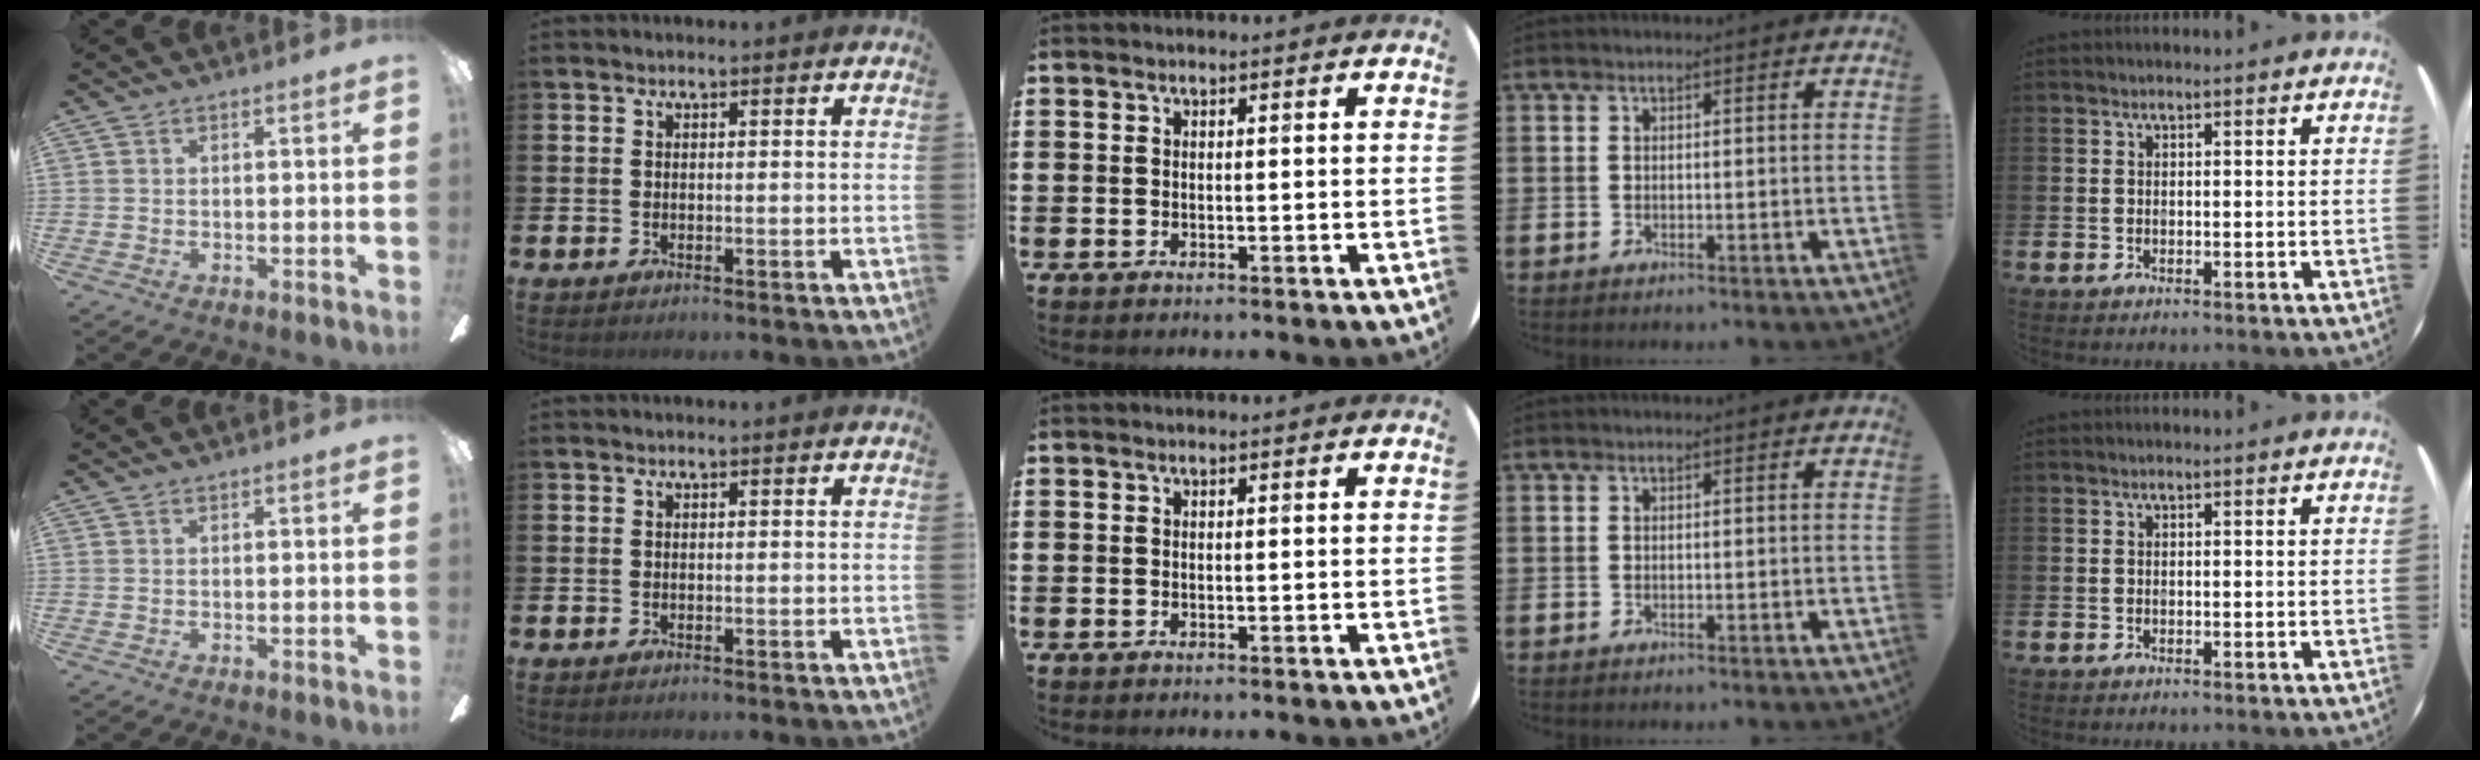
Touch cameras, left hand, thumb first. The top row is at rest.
{}